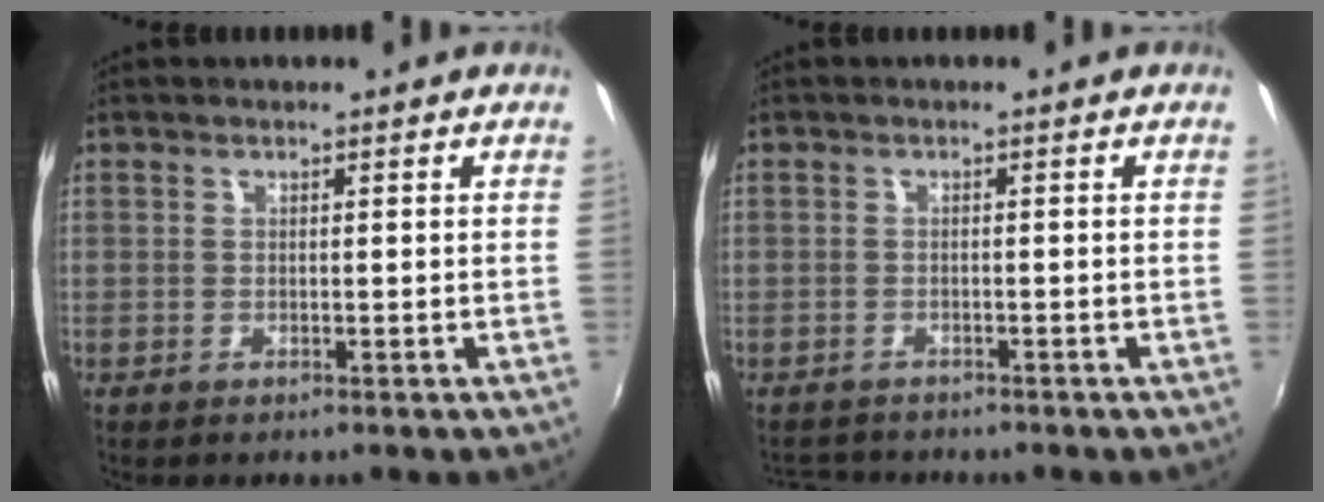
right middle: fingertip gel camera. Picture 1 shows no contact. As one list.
[{"total": 1.5, "force": [-1.4, 0.5, 0.3], "torque": [-0.009, -0.004, -0.019]}]